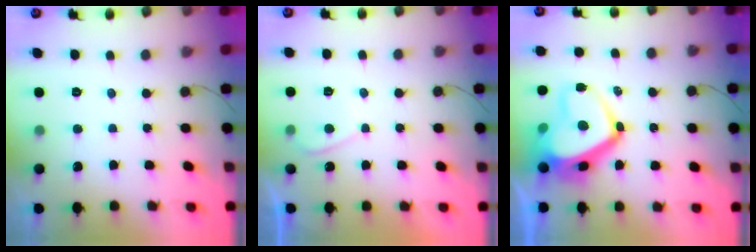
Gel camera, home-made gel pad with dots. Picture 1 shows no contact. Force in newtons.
{"total": 1.8, "press": 1.7, "slide": 0.6}
{"total": 14.4, "press": 14.3, "slide": 1.9}